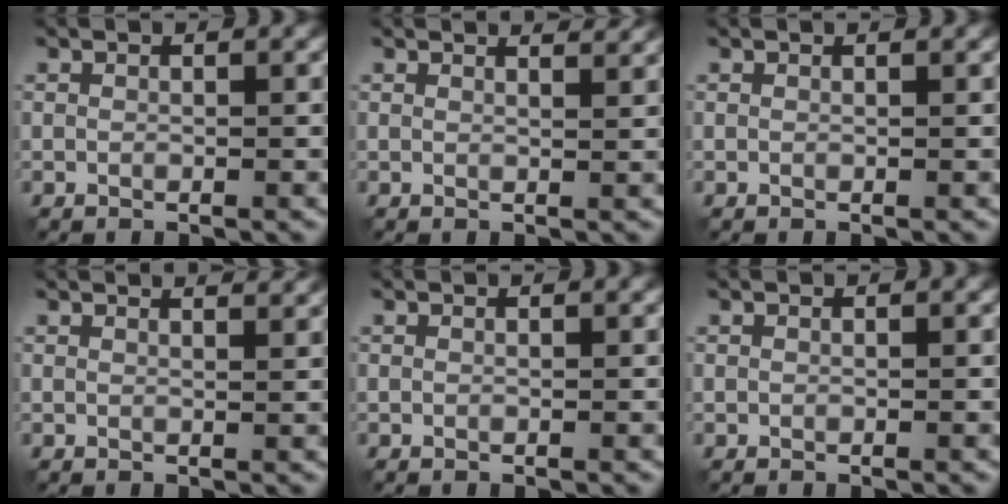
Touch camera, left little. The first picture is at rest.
{"total": 2.6, "force": [2.3, 0.6, 0.9], "torque": [-0.006, 0.008, 0.017]}
{"total": 0.6, "force": [0.5, 0.0, 0.1], "torque": [-0.001, 0.001, 0.007]}
{"total": 3.0, "force": [2.6, 0.9, 1.2], "torque": [-0.002, 0.013, 0.011]}
{"total": 0.0}
{"total": 0.0}